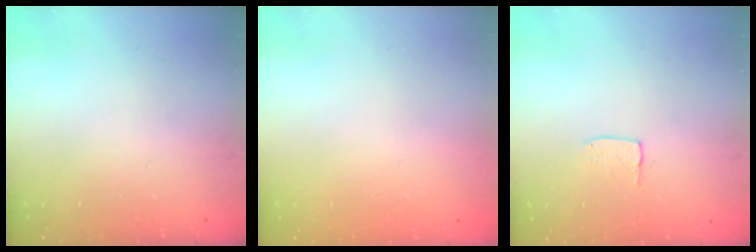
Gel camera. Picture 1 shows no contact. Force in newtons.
{"total": 0.0}
{"total": 3.8, "press": 3.8, "slide": 0.2}